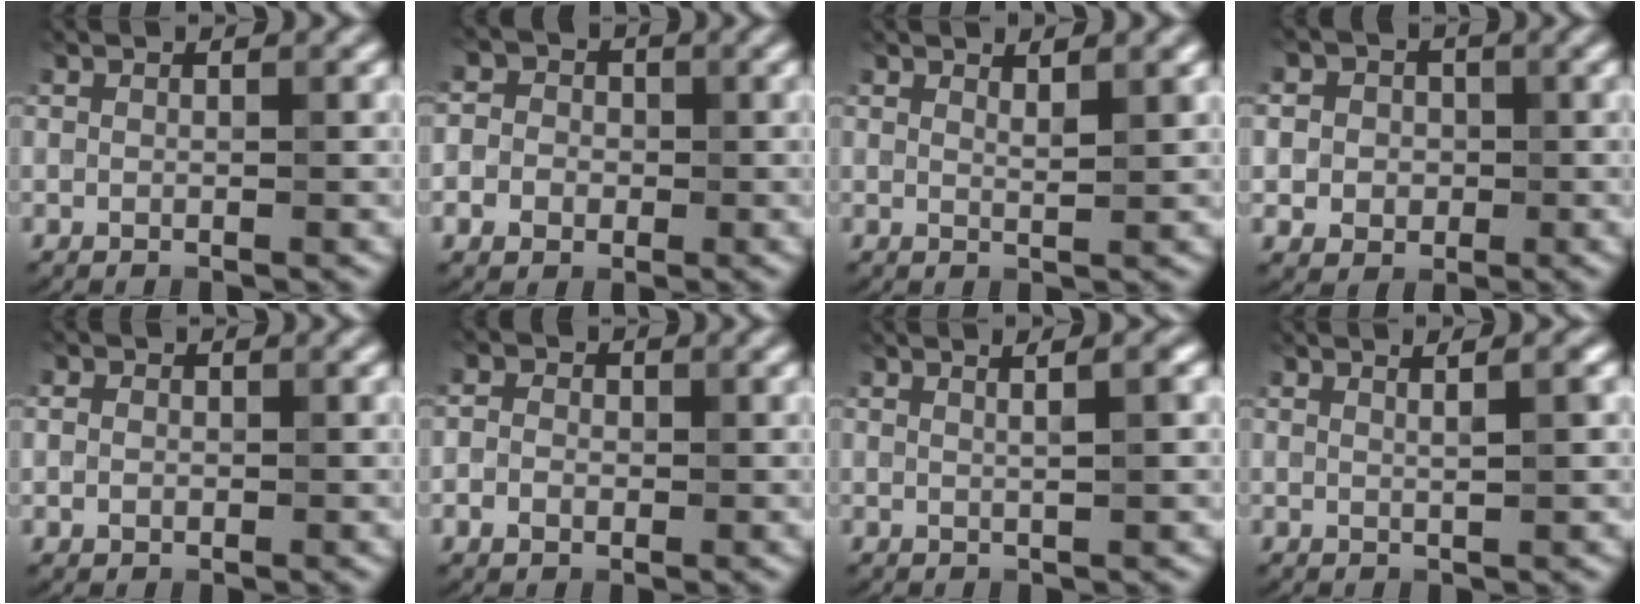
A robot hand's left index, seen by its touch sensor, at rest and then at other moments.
{"total": 5.0, "force": [-0.1, 4.7, 1.8], "torque": [-0.006, 0.024, -0.036]}
{"total": 1.3, "force": [1.1, 0.2, 0.7], "torque": [-0.010, -0.001, 0.017]}
{"total": 4.7, "force": [0.7, 4.3, 1.8], "torque": [-0.013, 0.022, -0.012]}
{"total": 1.5, "force": [0.0, 1.3, 0.7], "torque": [-0.010, -0.002, -0.001]}
{"total": 2.1, "force": [-0.3, 1.8, 1.0], "torque": [-0.005, 0.001, -0.015]}
{"total": 3.2, "force": [1.3, 1.3, 2.6], "torque": [-0.009, 0.008, -0.011]}
{"total": 2.3, "force": [1.0, 0.8, 2.0], "torque": [-0.014, 0.006, -0.003]}